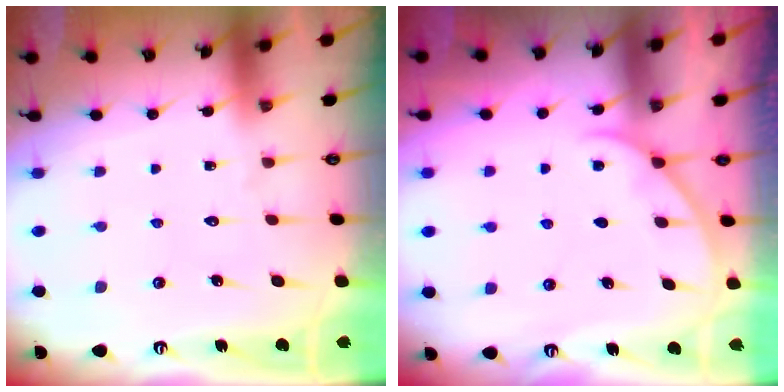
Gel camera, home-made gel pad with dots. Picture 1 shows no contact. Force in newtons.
{"total": 2.3, "press": 2.2, "slide": 0.3}